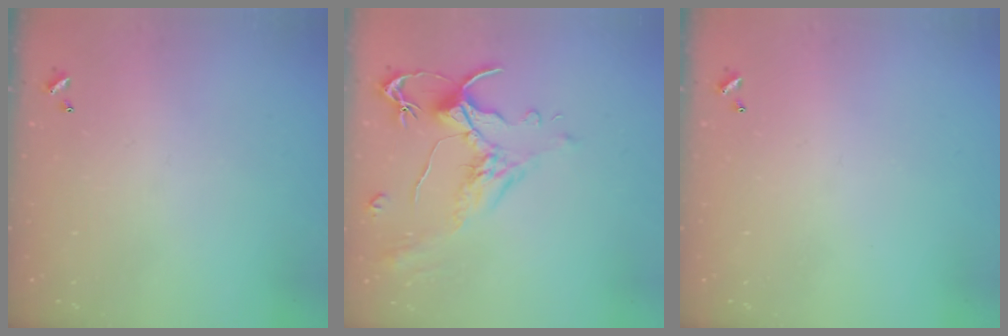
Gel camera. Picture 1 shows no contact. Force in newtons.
{"total": 1.6, "press": 1.1, "slide": 1.1}
{"total": 0.0}